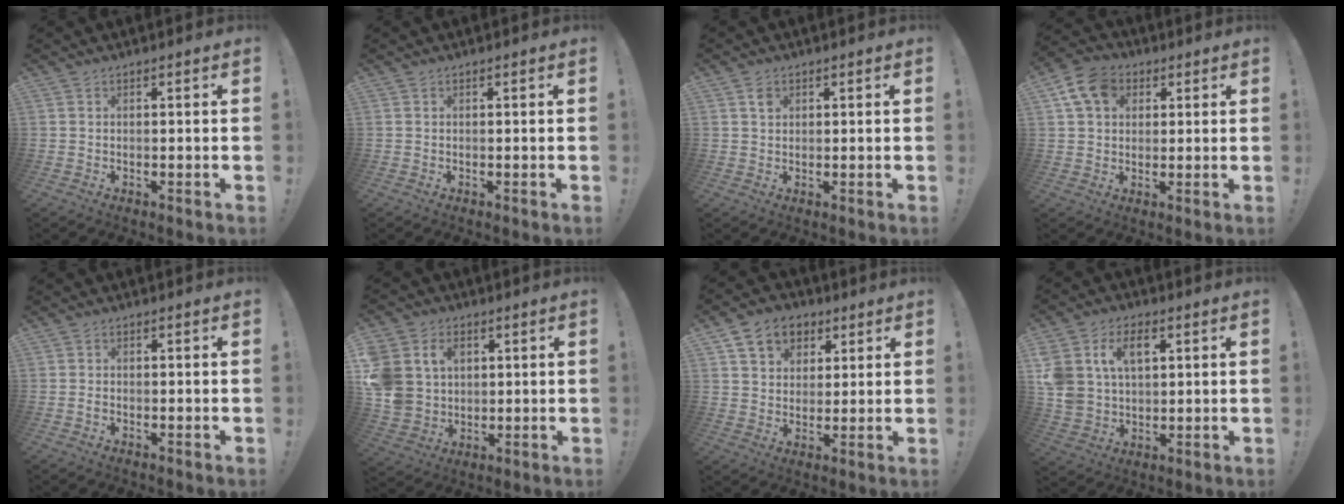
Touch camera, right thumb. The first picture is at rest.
{"total": 0.0}
{"total": 1.7, "force": [0.8, 1.4, 0.6], "torque": [0.007, -0.005, 0.011]}
{"total": 11.0, "force": [4.3, 8.4, 5.6], "torque": [-0.093, -0.002, 0.087]}
{"total": 0.8, "force": [-0.7, 0.3, 0.4], "torque": [-0.008, 0.001, -0.012]}
{"total": 12.8, "force": [3.6, 10.7, 6.0], "torque": [-0.129, -0.012, 0.074]}
{"total": 10.7, "force": [5.2, 8.3, 4.4], "torque": [-0.062, -0.019, 0.102]}
{"total": 12.6, "force": [4.6, 9.2, 7.2], "torque": [-0.141, -0.006, 0.091]}